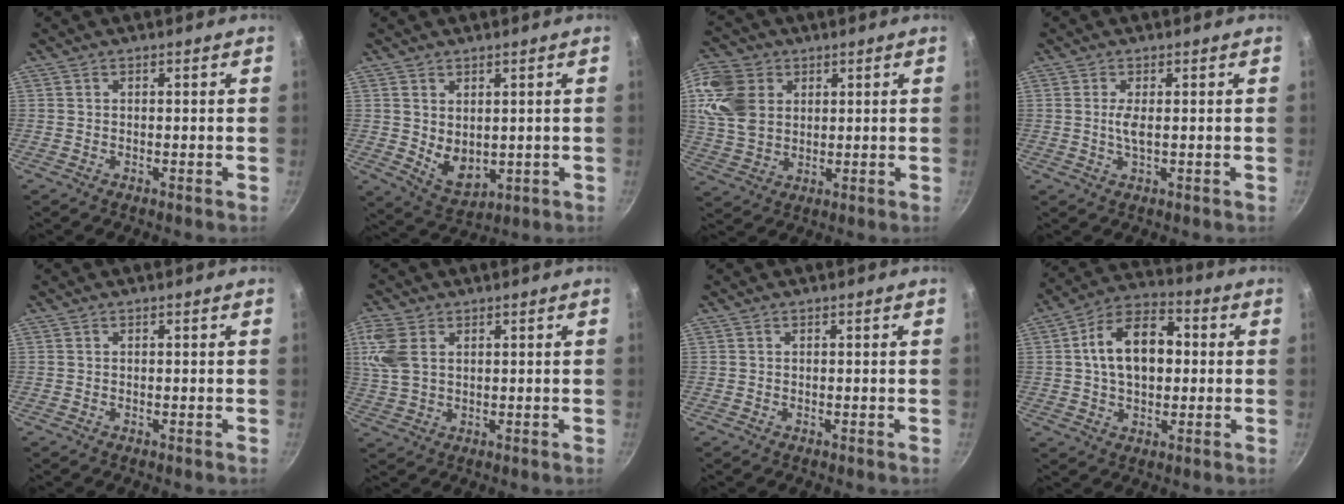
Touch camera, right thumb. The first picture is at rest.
{"total": 6.7, "force": [1.1, 4.6, 4.7], "torque": [-0.062, -0.022, 0.038]}
{"total": 11.8, "force": [3.7, 9.1, 6.5], "torque": [-0.108, -0.007, 0.074]}
{"total": 2.6, "force": [0.2, 0.6, 2.5], "torque": [-0.056, -0.001, 0.004]}
{"total": 0.0}
{"total": 8.2, "force": [2.6, 5.4, 5.5], "torque": [-0.120, 0.002, 0.053]}
{"total": 0.0}
{"total": 14.4, "force": [1.5, 9.3, 11.0], "torque": [-0.150, 0.028, 0.012]}